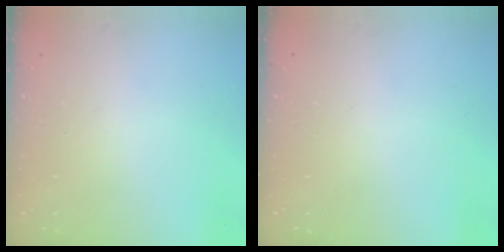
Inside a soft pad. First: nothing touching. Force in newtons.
{"total": 0.0}